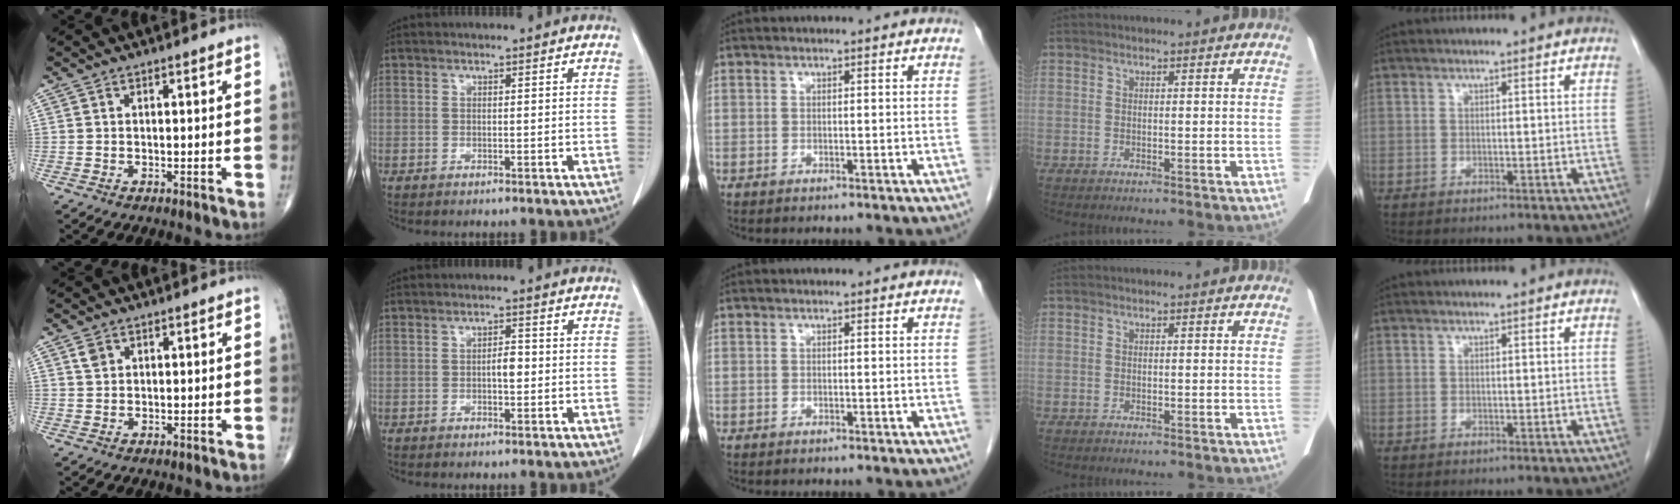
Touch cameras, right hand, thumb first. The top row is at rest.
{"thumb": {"total": 1.8, "force": [1.0, 1.3, 0.8], "torque": [-0.006, -0.001, 0.017]}, "index": {"total": 2.1, "force": [-0.3, 0.9, 1.9], "torque": [-0.029, 0.004, -0.005]}}